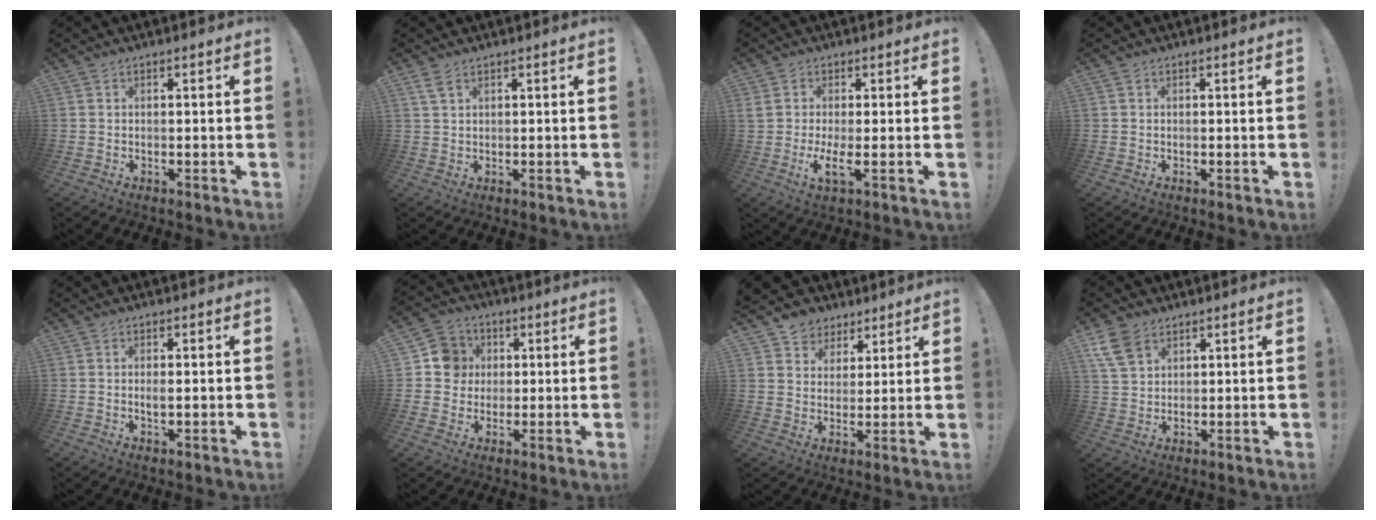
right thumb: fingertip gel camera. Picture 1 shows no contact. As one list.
[{"total": 2.7, "force": [1.6, 0.9, 1.9], "torque": [-0.036, -0.004, 0.030]}, {"total": 5.4, "force": [0.0, 0.9, 5.3], "torque": [-0.092, -0.022, 0.000]}, {"total": 0.0}, {"total": 1.6, "force": [-0.2, 0.4, 1.5], "torque": [-0.023, -0.003, -0.005]}, {"total": 9.5, "force": [1.3, 9.1, 2.3], "torque": [-0.021, 0.005, 0.029]}, {"total": 6.3, "force": [3.6, 5.2, 0.2], "torque": [-0.004, -0.026, 0.076]}, {"total": 8.4, "force": [4.8, 5.4, 4.2], "torque": [-0.072, -0.010, 0.097]}]